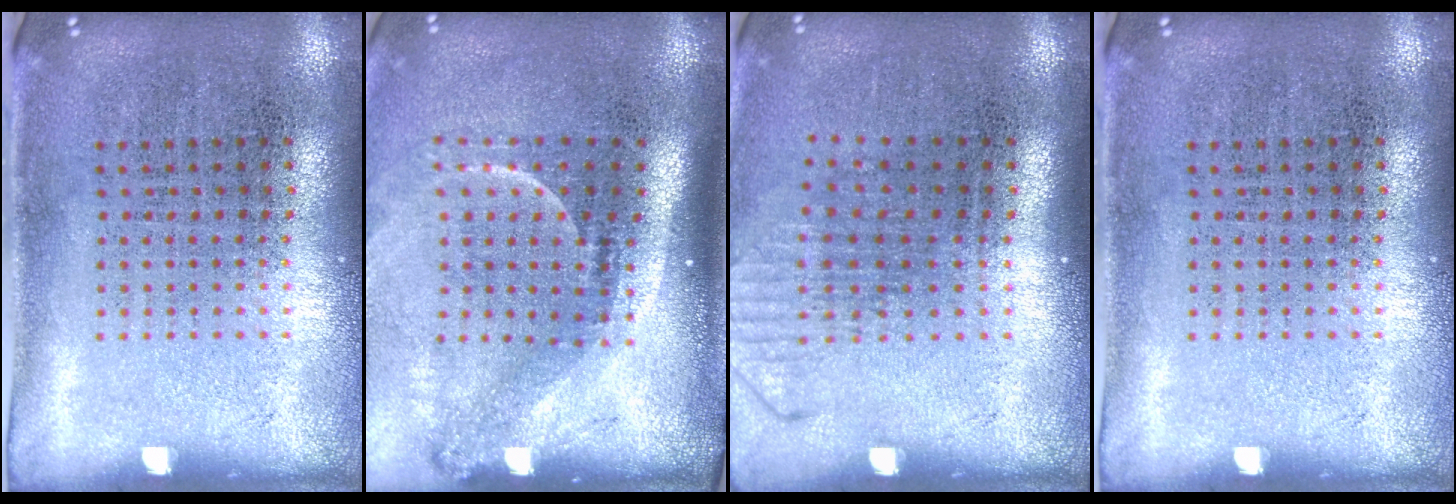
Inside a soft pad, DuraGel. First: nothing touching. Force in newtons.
{"total": 2.3, "press": 1.5, "slide": 1.7}
{"total": 1.3, "press": 1.0, "slide": 0.8}
{"total": 0.0}